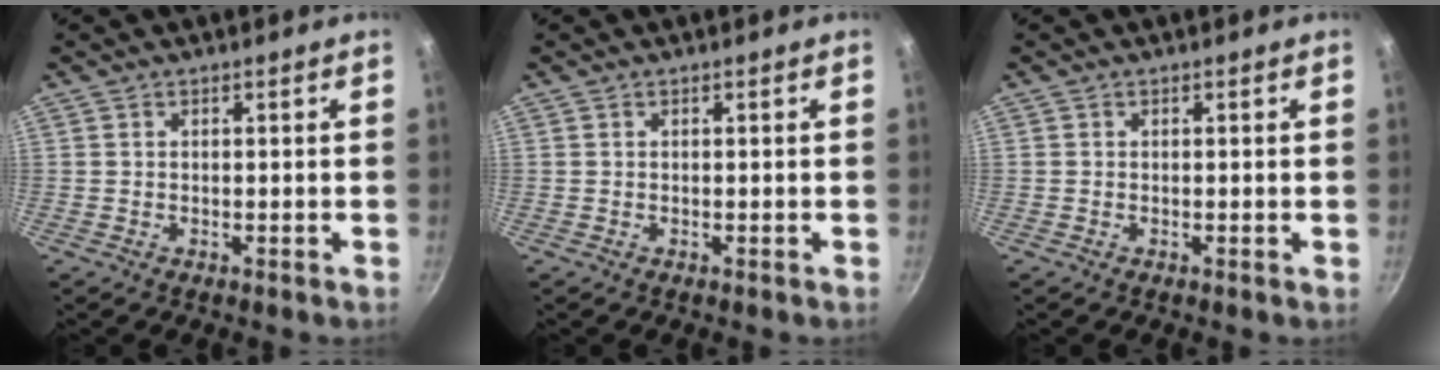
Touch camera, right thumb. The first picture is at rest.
{"total": 0.0}
{"total": 0.0}